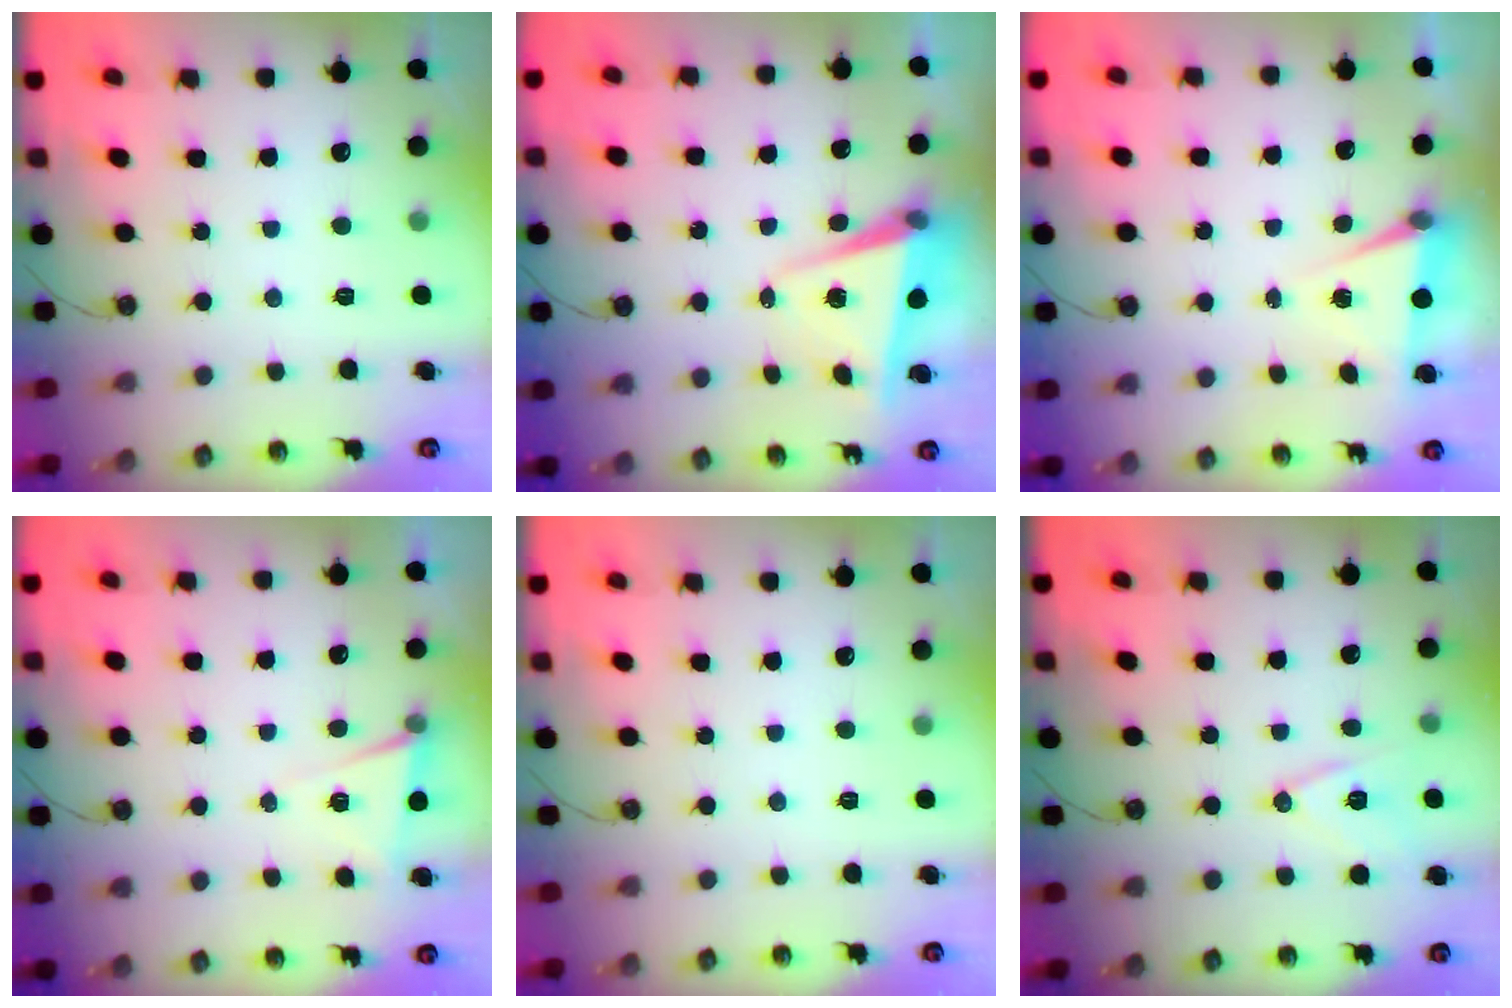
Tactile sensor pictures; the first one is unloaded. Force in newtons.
{"total": 5.3, "press": 5.0, "slide": 1.8}
{"total": 5.2, "press": 2.7, "slide": 4.5}
{"total": 5.3, "press": 3.6, "slide": 3.8}
{"total": 0.0}
{"total": 10.8, "press": 10.2, "slide": 3.4}